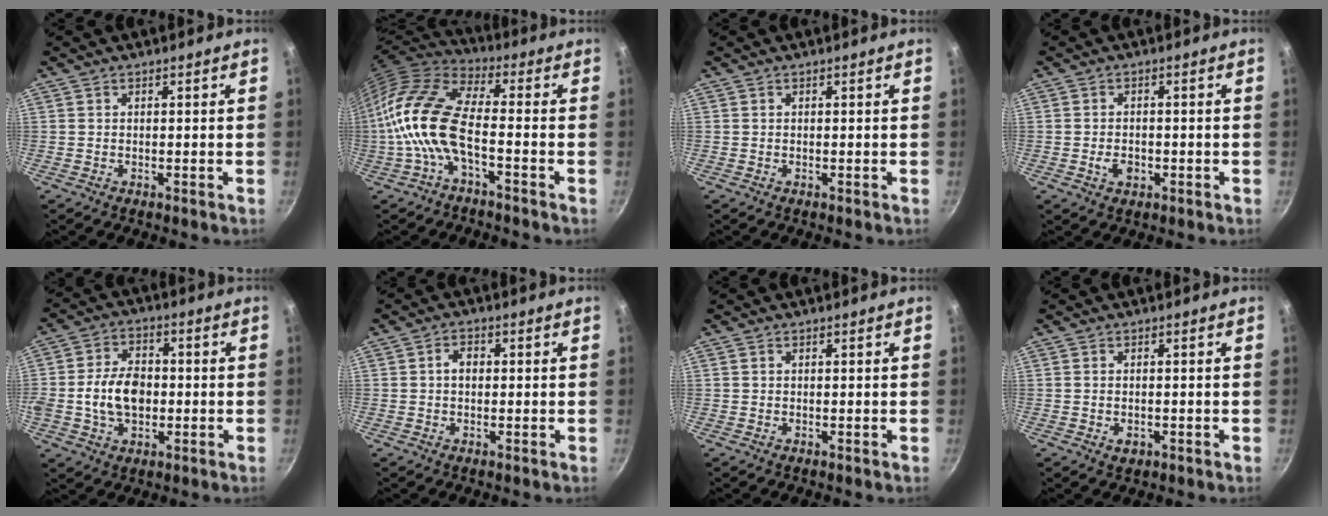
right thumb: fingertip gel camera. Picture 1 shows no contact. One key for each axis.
{"total": 14.4, "fx": -3.5, "fy": 6.0, "fz": 12.5, "tx": -0.259, "ty": 0.035, "tz": -0.088}
{"total": 0.0}
{"total": 3.0, "fx": -0.9, "fy": 2.1, "fz": 1.9, "tx": -0.028, "ty": 0.005, "tz": -0.015}
{"total": 10.4, "fx": -1.0, "fy": 7.2, "fz": 7.4, "tx": -0.115, "ty": 0.017, "tz": -0.026}
{"total": 2.7, "fx": 0.1, "fy": 2.0, "fz": 1.8, "tx": -0.020, "ty": 0.009, "tz": 0.000}
{"total": 0.0}
{"total": 1.7, "fx": -0.5, "fy": 1.2, "fz": 1.1, "tx": -0.019, "ty": -0.002, "tz": -0.008}